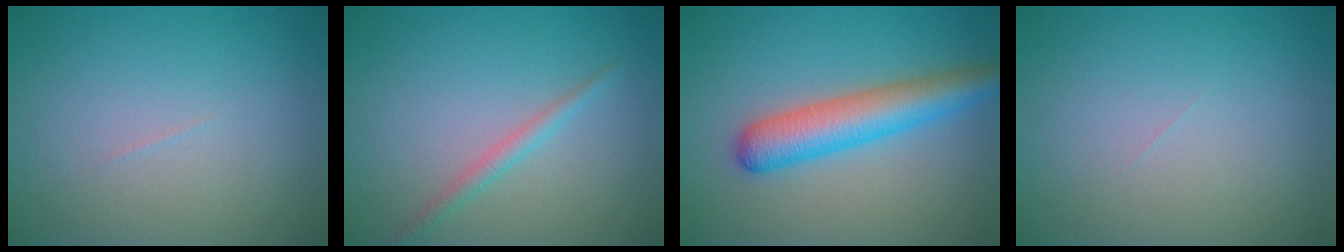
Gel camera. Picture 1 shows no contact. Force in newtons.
{"total": 1.5, "press": 1.5, "slide": 0.0}
{"total": 5.5, "press": 5.5, "slide": 0.2}
{"total": 0.0}